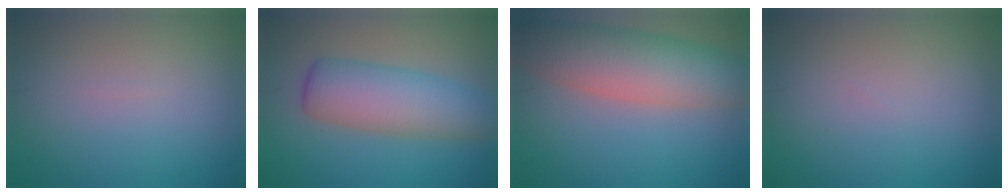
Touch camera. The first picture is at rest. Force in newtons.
{"total": 6.4, "press": 6.4, "slide": 0.1}
{"total": 8.2, "press": 8.2, "slide": 0.3}
{"total": 0.0}